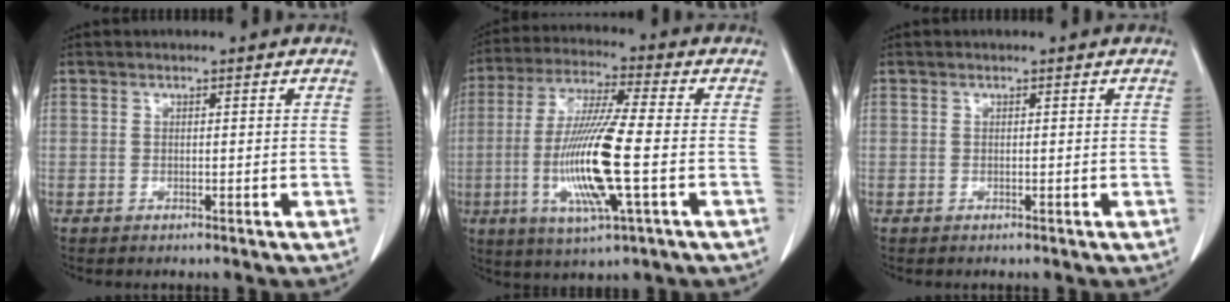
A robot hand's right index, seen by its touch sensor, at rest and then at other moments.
{"total": 14.7, "force": [-2.9, 0.9, 14.4], "torque": [-0.293, -0.015, -0.057]}
{"total": 0.0}